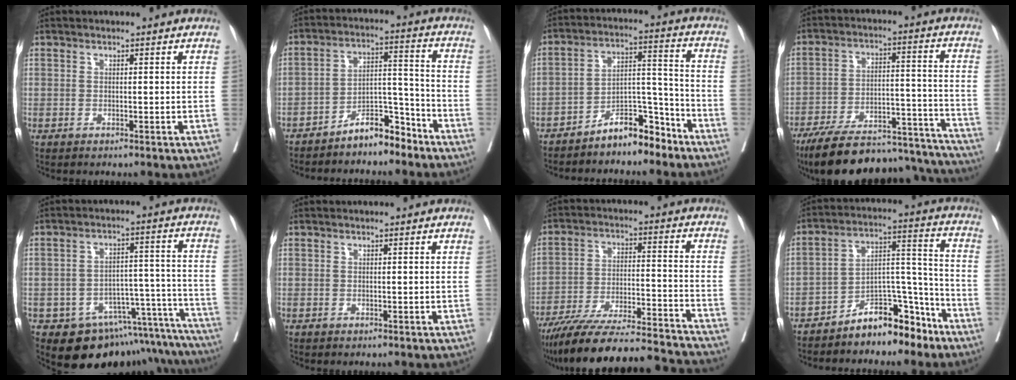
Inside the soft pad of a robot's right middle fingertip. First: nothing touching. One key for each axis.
{"total": 7.3, "fx": -6.1, "fy": 2.3, "fz": 3.1, "tx": -0.049, "ty": 0.027, "tz": -0.107}
{"total": 8.3, "fx": -6.9, "fy": 2.8, "fz": 3.7, "tx": -0.059, "ty": 0.034, "tz": -0.121}
{"total": 26.6, "fx": -24.1, "fy": 5.5, "fz": 9.8, "tx": -0.122, "ty": 0.016, "tz": -0.343}
{"total": 15.7, "fx": -13.6, "fy": 6.6, "fz": 4.2, "tx": 0.001, "ty": 0.070, "tz": -0.167}
{"total": 0.0}
{"total": 23.8, "fx": -21.9, "fy": 1.1, "fz": 9.2, "tx": -0.130, "ty": -0.020, "tz": -0.328}
{"total": 10.3, "fx": -8.4, "fy": 3.9, "fz": 4.6, "tx": -0.072, "ty": 0.045, "tz": -0.143}